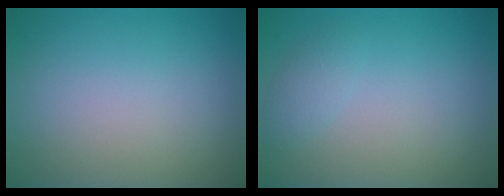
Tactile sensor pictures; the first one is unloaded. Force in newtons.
{"total": 1.2, "press": 1.2, "slide": 0.1}